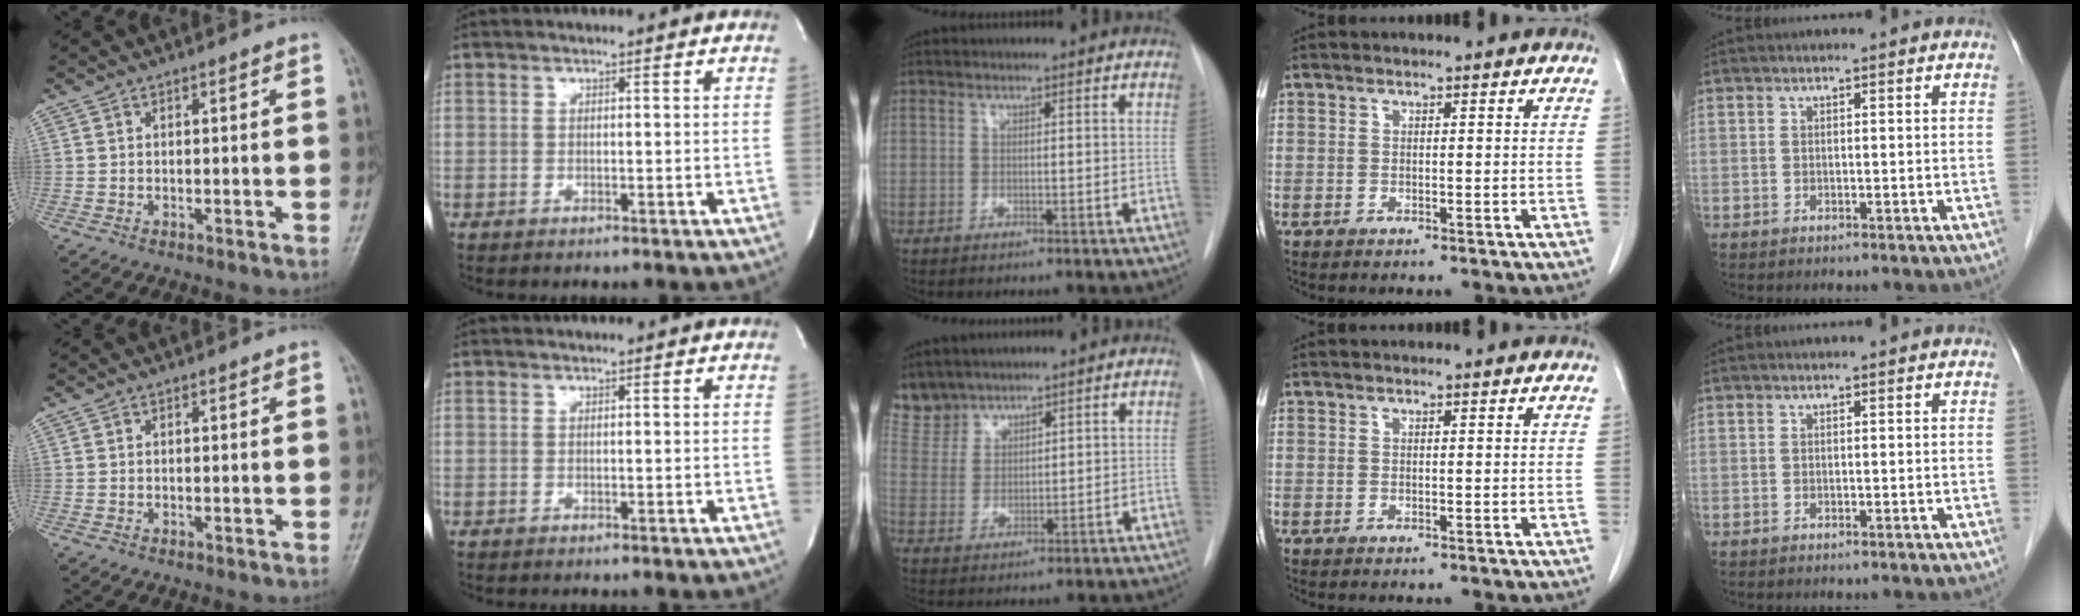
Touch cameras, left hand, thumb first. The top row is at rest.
{"middle": {"total": 6.3, "force": [5.8, 2.3, 0.0], "torque": [-0.001, 0.006, 0.128]}}